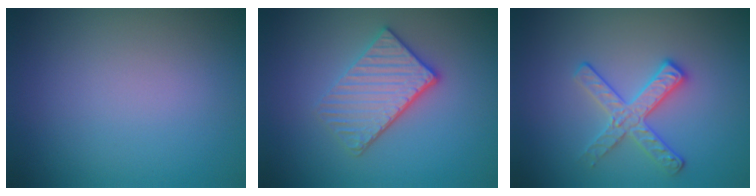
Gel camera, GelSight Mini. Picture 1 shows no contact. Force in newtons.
{"total": 3.8, "press": 3.2, "slide": 2.0}
{"total": 2.8, "press": 2.7, "slide": 0.5}